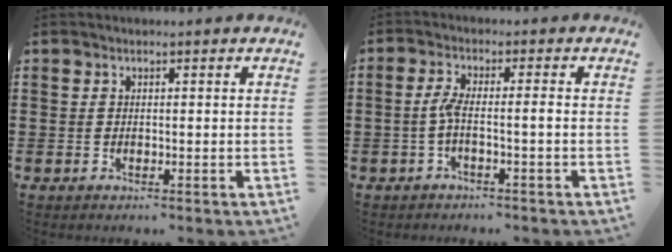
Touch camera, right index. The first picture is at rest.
{"total": 3.0, "force": [-0.9, 0.5, 2.8], "torque": [-0.076, -0.006, -0.025]}